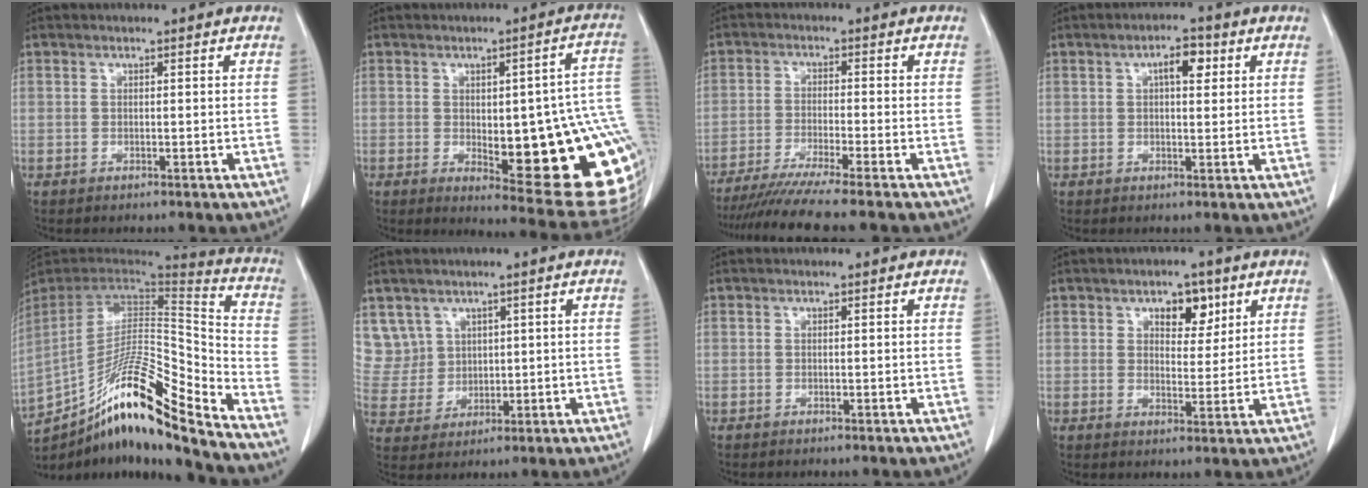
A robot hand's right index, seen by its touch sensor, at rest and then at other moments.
{"total": 22.7, "force": [-2.3, 5.5, 21.9], "torque": [-0.192, 0.006, -0.009]}
{"total": 10.4, "force": [-8.9, -1.6, 5.2], "torque": [-0.067, -0.031, -0.142]}
{"total": 4.0, "force": [1.4, 1.5, 3.4], "torque": [-0.057, 0.010, 0.019]}
{"total": 22.2, "force": [-16.0, 1.4, 15.2], "torque": [-0.259, 0.005, -0.286]}
{"total": 7.8, "force": [4.0, 6.7, 0.1], "torque": [-0.007, 0.022, 0.098]}
{"total": 0.0}
{"total": 5.3, "force": [2.9, 2.9, 3.5], "torque": [-0.046, 0.006, 0.043]}